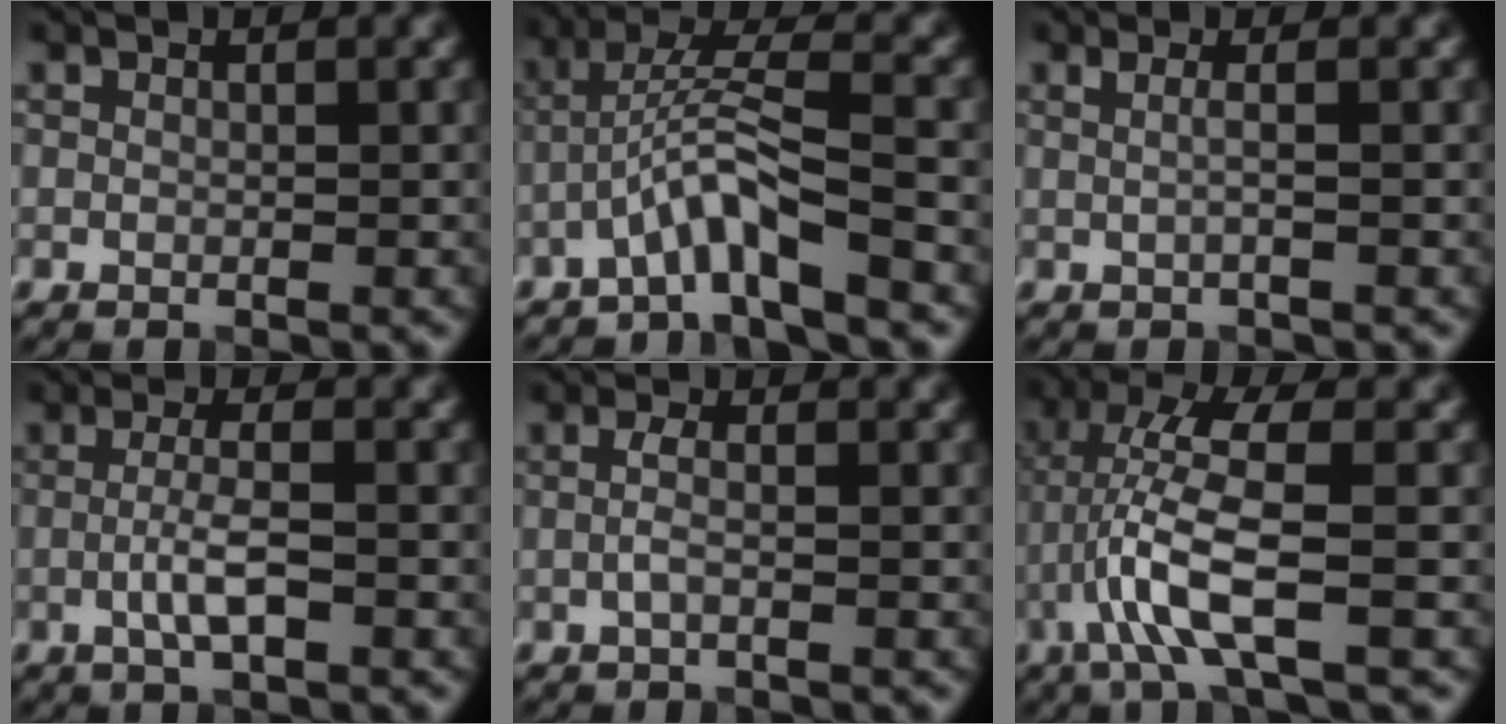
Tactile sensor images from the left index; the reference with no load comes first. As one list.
[{"total": 4.9, "force": [-2.8, 0.5, 4.0], "torque": [-0.077, 0.020, -0.058]}, {"total": 1.9, "force": [0.3, 0.8, 1.7], "torque": [-0.019, -0.003, -0.014]}, {"total": 3.0, "force": [-0.6, 0.6, 2.9], "torque": [-0.056, 0.001, -0.016]}, {"total": 1.5, "force": [-0.2, 0.4, 1.4], "torque": [-0.033, 0.002, -0.007]}, {"total": 6.9, "force": [-1.5, 1.1, 6.6], "torque": [-0.142, 0.016, -0.034]}]